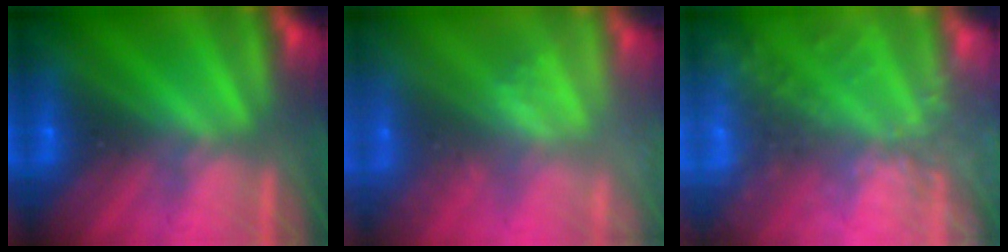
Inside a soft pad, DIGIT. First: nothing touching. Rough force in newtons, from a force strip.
{"total": 2.1}
{"total": 6.1}